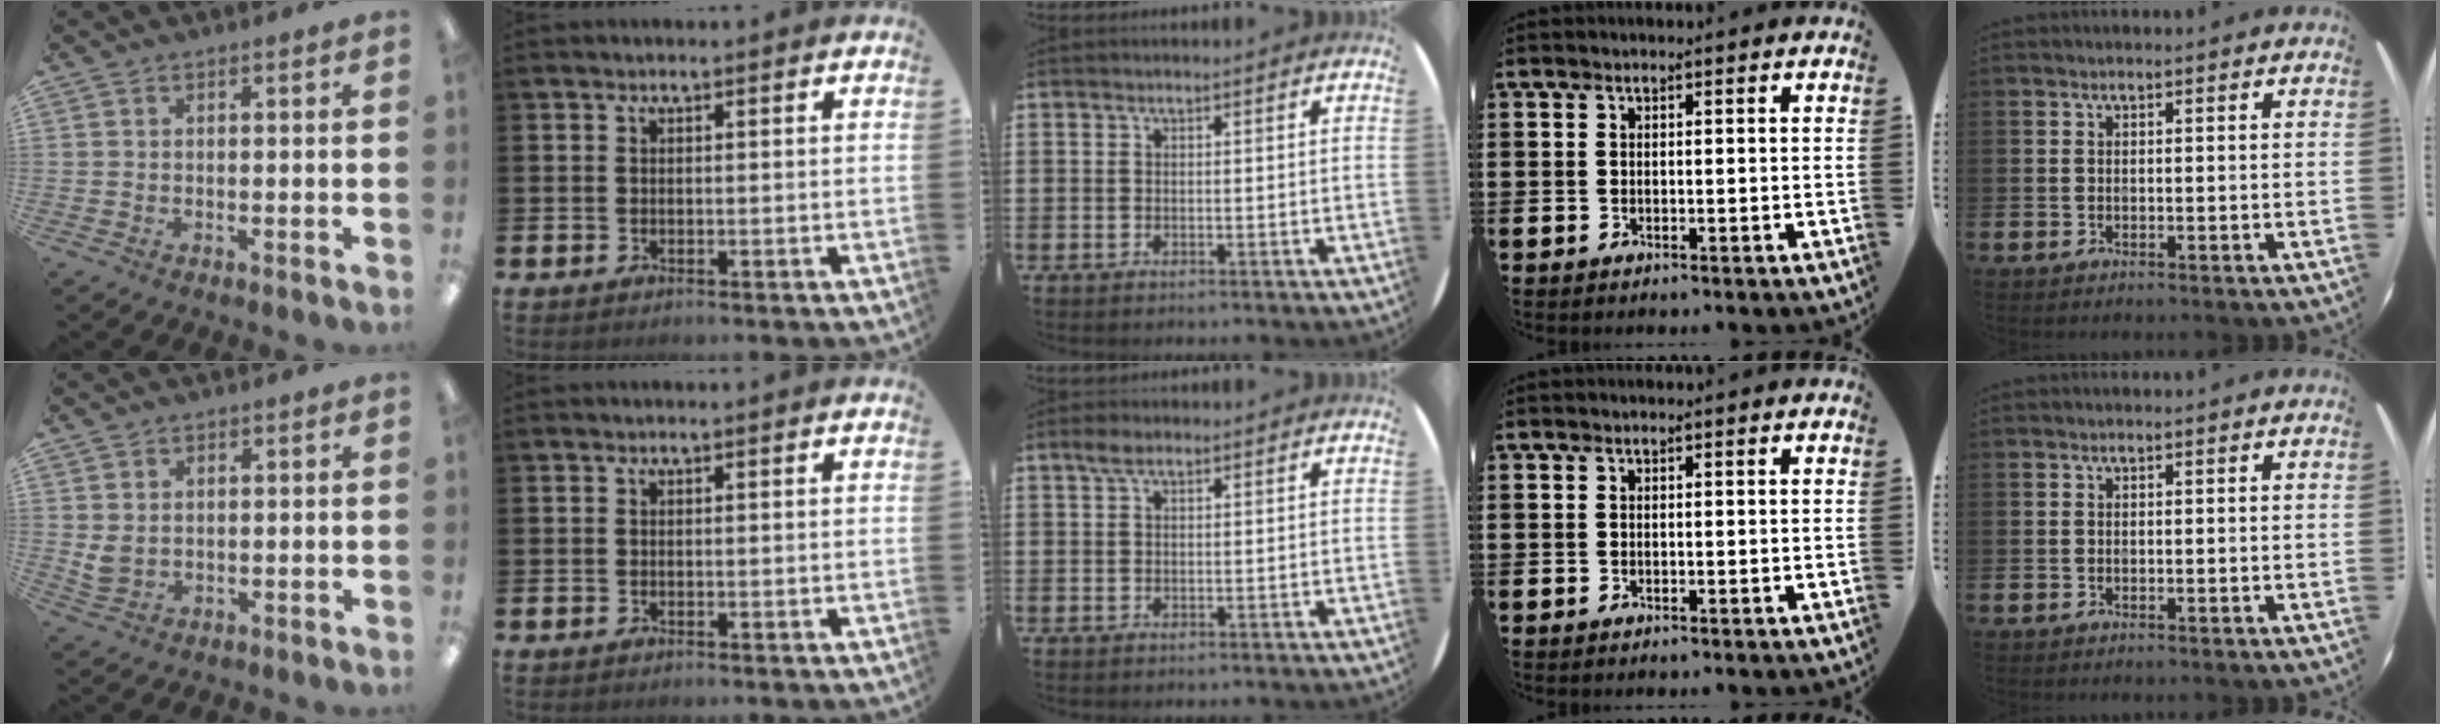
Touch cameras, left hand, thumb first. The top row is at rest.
{"thumb": {"total": 3.4, "force": [1.3, 2.6, 1.8], "torque": [-0.029, 0.000, 0.025]}, "middle": {"total": 1.9, "force": [1.1, 0.8, 1.3], "torque": [-0.020, 0.003, 0.018]}}